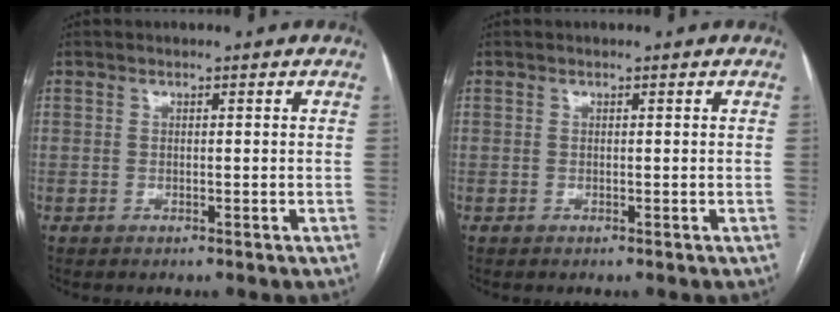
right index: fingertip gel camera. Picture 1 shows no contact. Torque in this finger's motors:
{"motor_torque": [0.01, 0.00, 0.00, 0.01]}